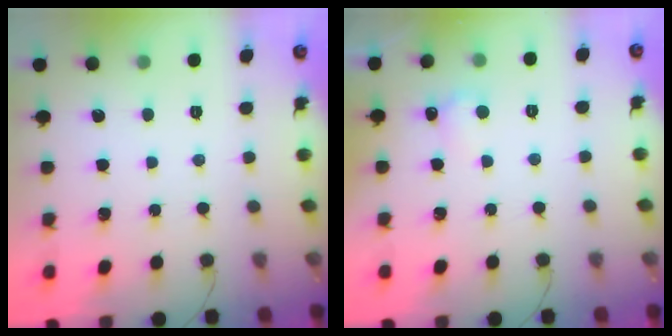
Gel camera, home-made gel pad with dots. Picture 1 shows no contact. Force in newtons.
{"total": 4.3, "press": 4.1, "slide": 1.2}